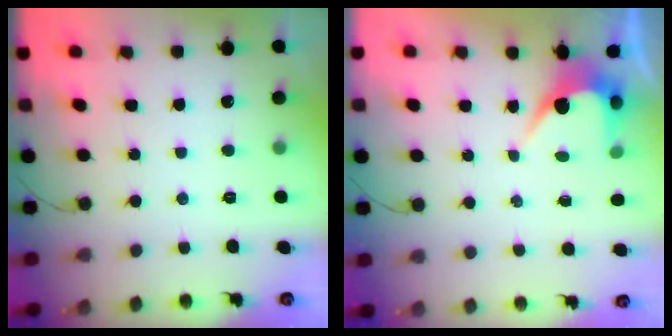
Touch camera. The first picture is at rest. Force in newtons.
{"total": 4.3, "press": 4.3, "slide": 0.2}